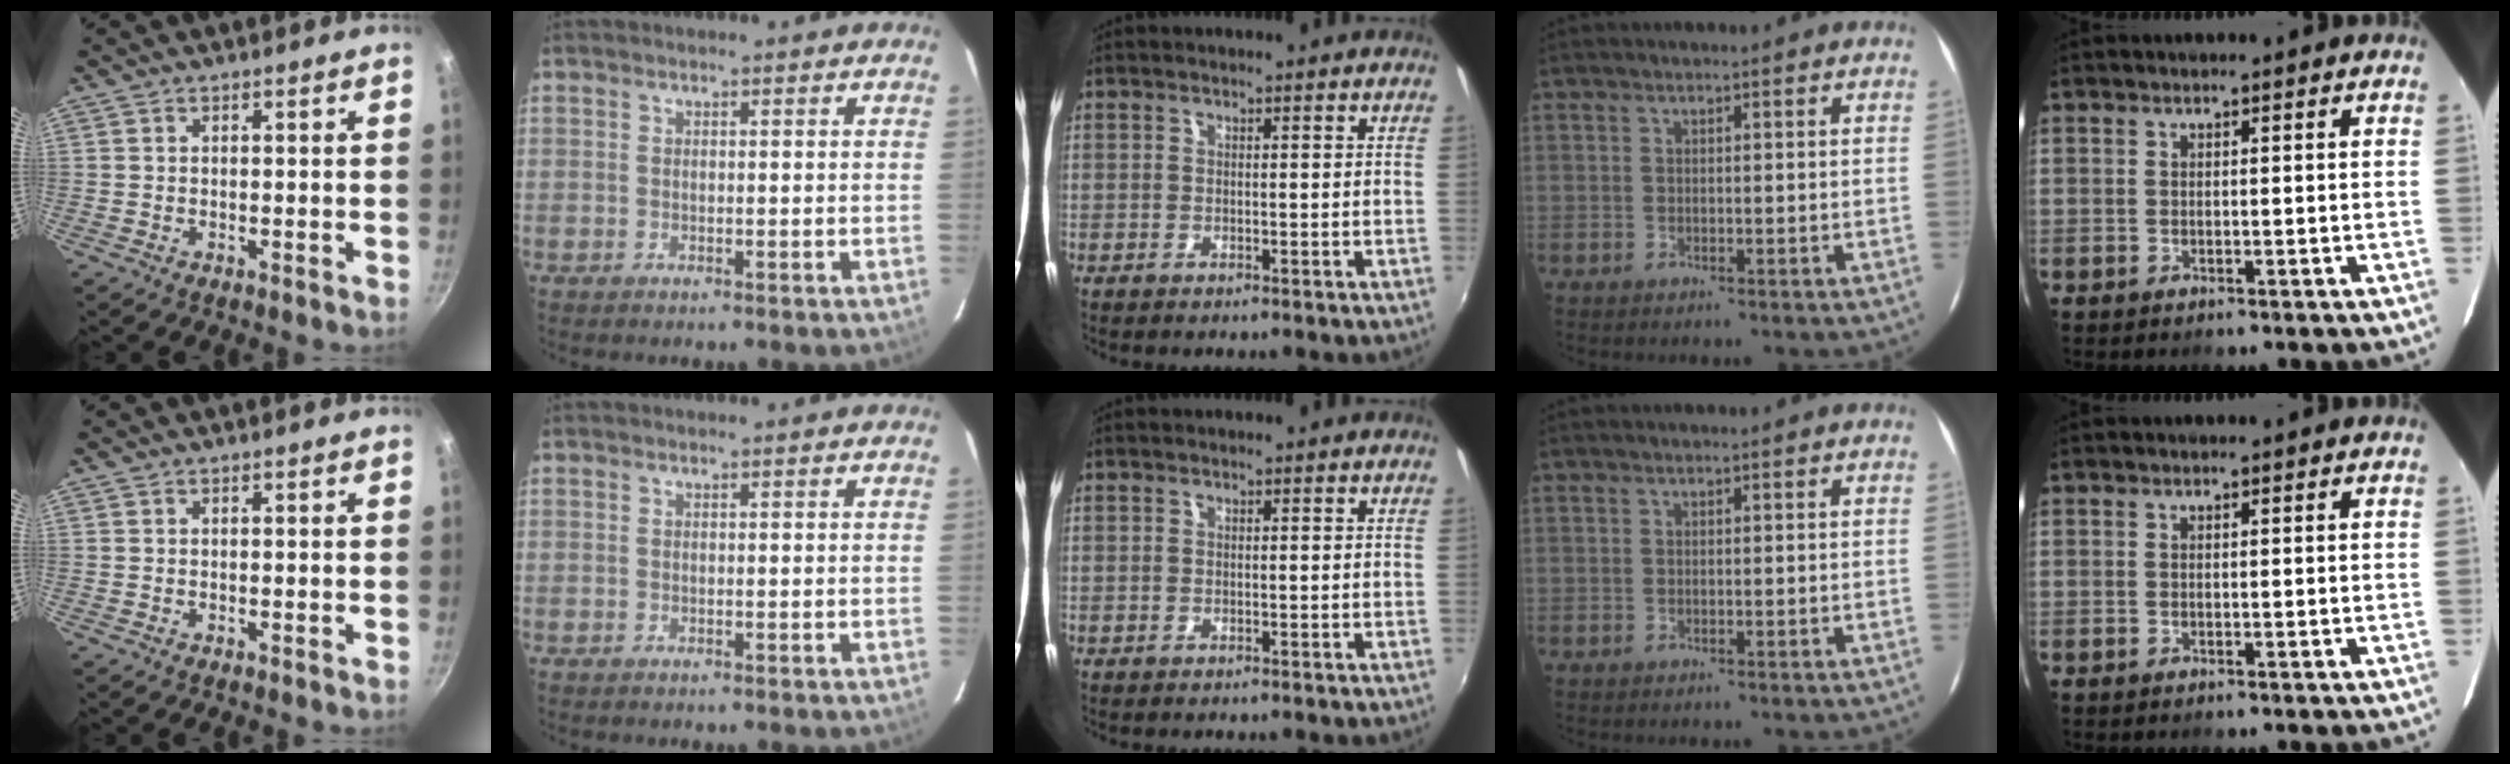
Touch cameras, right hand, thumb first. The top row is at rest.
{}